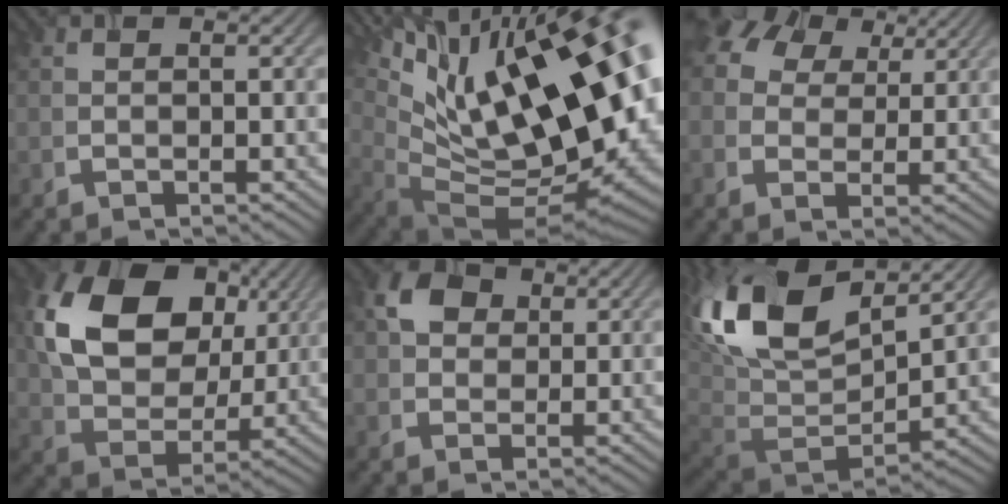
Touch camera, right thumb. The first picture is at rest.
{"total": 20.7, "force": [7.1, 8.9, 17.2], "torque": [-0.271, 0.030, 0.140]}
{"total": 9.3, "force": [5.1, 6.0, 5.0], "torque": [-0.117, 0.026, 0.088]}
{"total": 15.1, "force": [4.8, 10.8, 9.3], "torque": [-0.200, 0.013, 0.090]}
{"total": 4.1, "force": [1.0, 3.4, 2.0], "torque": [-0.040, 0.012, 0.018]}
{"total": 16.7, "force": [6.9, 9.0, 12.3], "torque": [-0.288, 0.035, 0.129]}